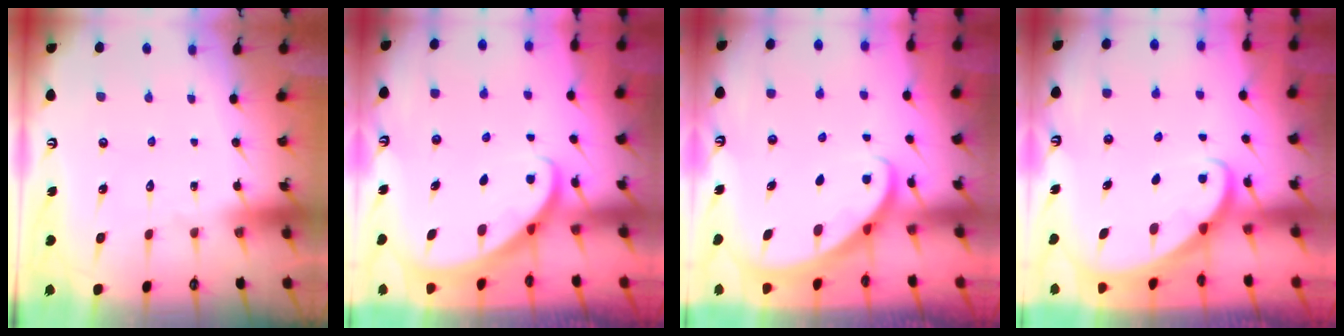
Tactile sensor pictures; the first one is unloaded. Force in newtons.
{"total": 2.4, "press": 2.4, "slide": 0.2}
{"total": 2.8, "press": 2.8, "slide": 0.2}
{"total": 2.4, "press": 2.4, "slide": 0.2}